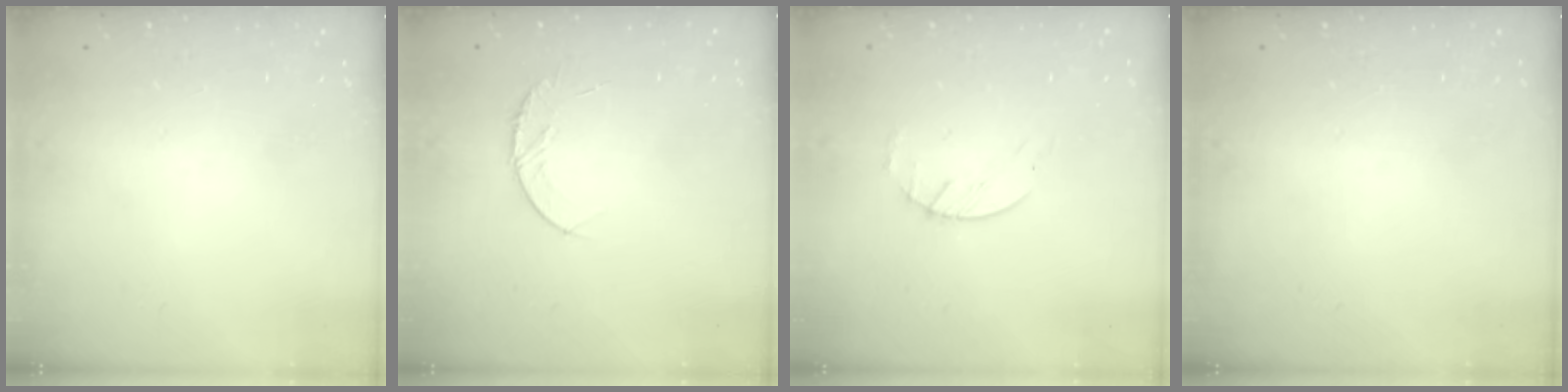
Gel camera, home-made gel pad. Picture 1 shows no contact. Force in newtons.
{"total": 5.3, "press": 5.3, "slide": 0.6}
{"total": 2.2, "press": 2.2, "slide": 0.3}
{"total": 0.0}